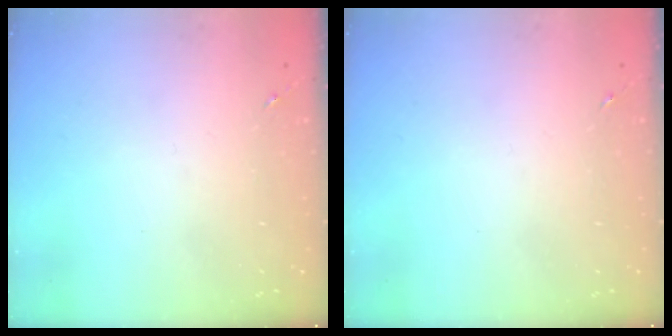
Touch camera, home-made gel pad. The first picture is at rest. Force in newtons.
{"total": 0.0}